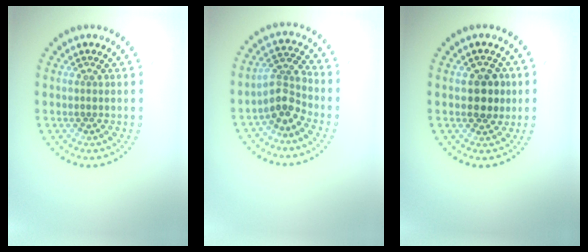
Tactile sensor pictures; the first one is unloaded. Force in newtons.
{"total": 2.9, "press": 2.3, "slide": 1.8}
{"total": 2.6, "press": 2.6, "slide": 0.5}